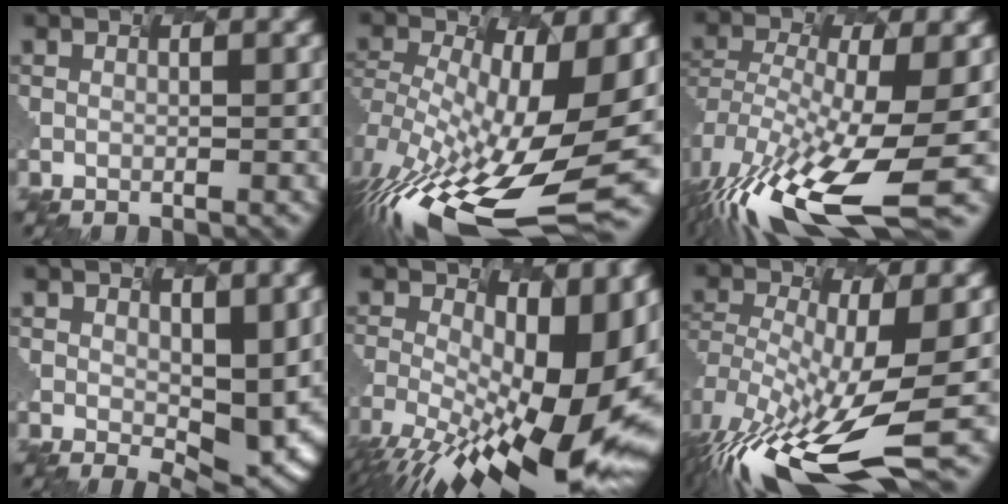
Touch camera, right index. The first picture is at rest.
{"total": 13.2, "force": [-5.2, 4.3, 11.4], "torque": [-0.264, -0.032, -0.053]}
{"total": 11.8, "force": [-6.5, 2.7, 9.4], "torque": [-0.233, -0.045, -0.064]}
{"total": 3.5, "force": [0.4, 0.8, 3.4], "torque": [-0.080, -0.022, 0.045]}
{"total": 16.2, "force": [-4.6, 6.0, 14.3], "torque": [-0.238, -0.037, -0.034]}
{"total": 11.1, "force": [-6.3, 2.3, 8.9], "torque": [-0.226, -0.047, -0.065]}